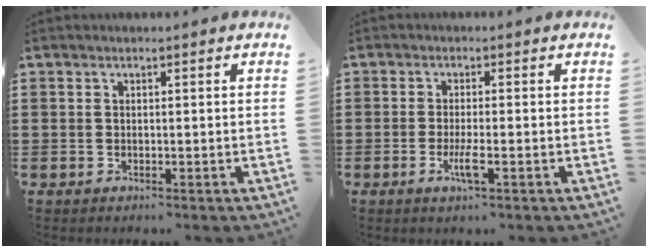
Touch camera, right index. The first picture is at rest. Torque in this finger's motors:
{"motor_torque": [1.01, 1.13, 0.27, 0.07]}